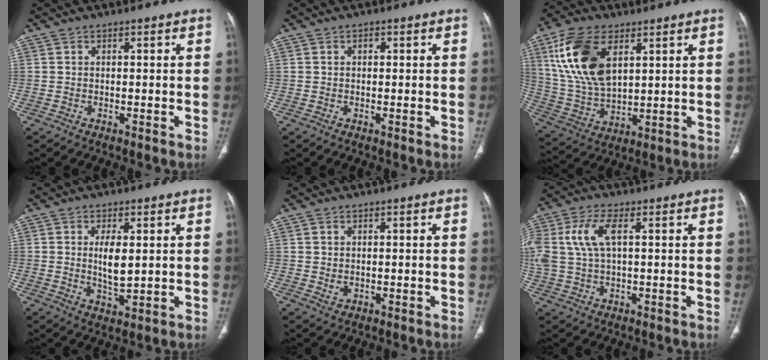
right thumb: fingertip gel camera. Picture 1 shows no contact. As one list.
[{"total": 1.0, "force": [0.3, 0.6, 0.7], "torque": [-0.010, 0.004, 0.005]}, {"total": 17.2, "force": [6.6, 9.2, 12.9], "torque": [-0.250, -0.019, 0.136]}, {"total": 5.8, "force": [0.9, 2.4, 5.2], "torque": [-0.090, -0.014, 0.020]}, {"total": 1.5, "force": [0.1, 1.2, 0.9], "torque": [-0.018, -0.003, 0.009]}, {"total": 9.7, "force": [2.4, 4.6, 8.2], "torque": [-0.199, 0.014, 0.052]}]